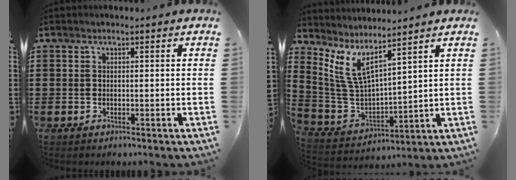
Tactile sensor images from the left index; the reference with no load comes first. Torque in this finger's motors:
{"motor_torque": [2.14, 0.00, 0.45, 0.07]}